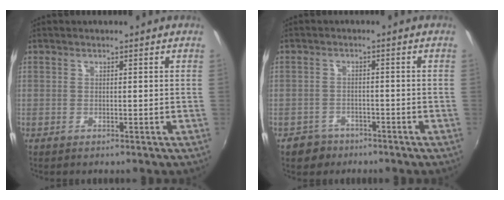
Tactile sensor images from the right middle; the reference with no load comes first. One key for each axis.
{"total": 4.3, "fx": -3.0, "fy": 3.0, "fz": 0.5, "tx": -0.027, "ty": 0.006, "tz": -0.048}